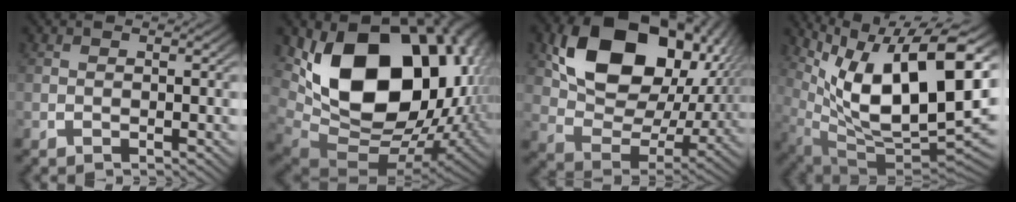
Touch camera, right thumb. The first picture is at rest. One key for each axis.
{"total": 22.2, "fx": 0.1, "fy": 14.7, "fz": 16.7, "tx": -0.320, "ty": -0.069, "tz": 0.033}
{"total": 17.1, "fx": 4.2, "fy": 10.9, "fz": 12.4, "tx": -0.229, "ty": -0.009, "tz": 0.067}
{"total": 19.6, "fx": 1.0, "fy": 11.7, "fz": 15.7, "tx": -0.291, "ty": -0.077, "tz": 0.061}